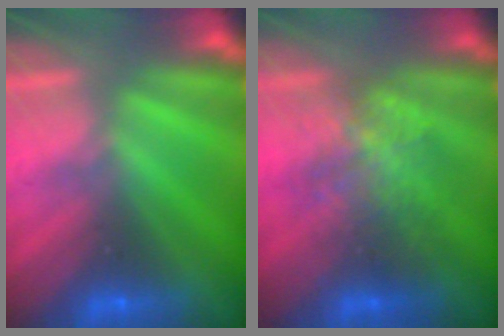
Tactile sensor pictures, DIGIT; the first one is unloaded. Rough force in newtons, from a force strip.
{"total": 2.2}